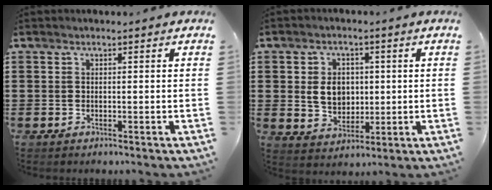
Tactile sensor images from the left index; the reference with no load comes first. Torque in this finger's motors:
{"motor_torque": [1.10, 0.26, 0.33, 0.07]}